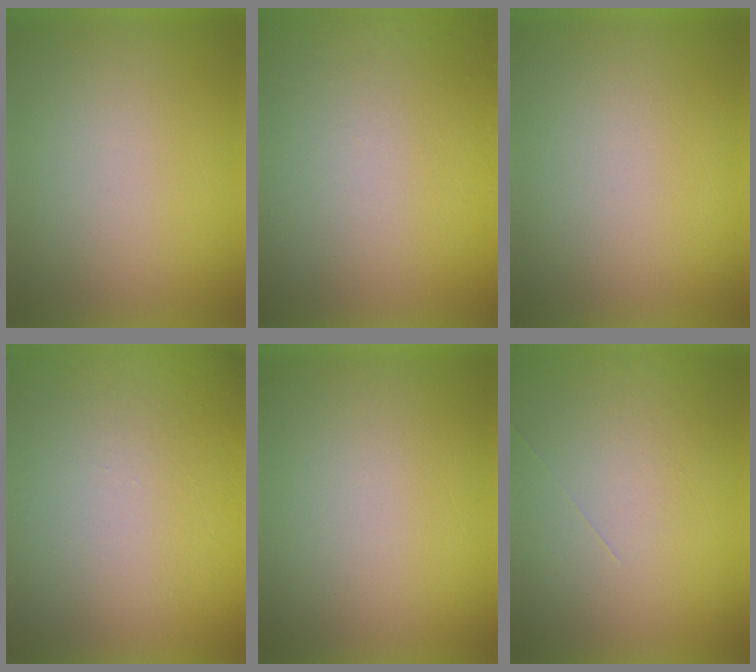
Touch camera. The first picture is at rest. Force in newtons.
{"total": 5.6}
{"total": 0.0}
{"total": 7.3}
{"total": 0.0}
{"total": 1.2}